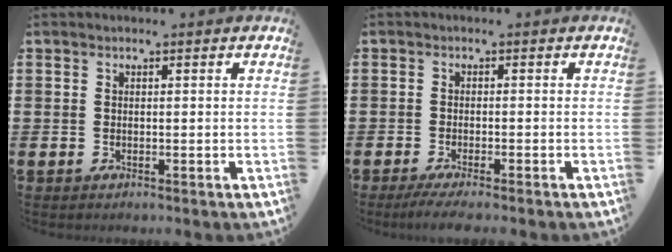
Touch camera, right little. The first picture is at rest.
{"total": 1.7, "force": [-1.2, 0.0, 1.2], "torque": [-0.018, 0.000, -0.022]}